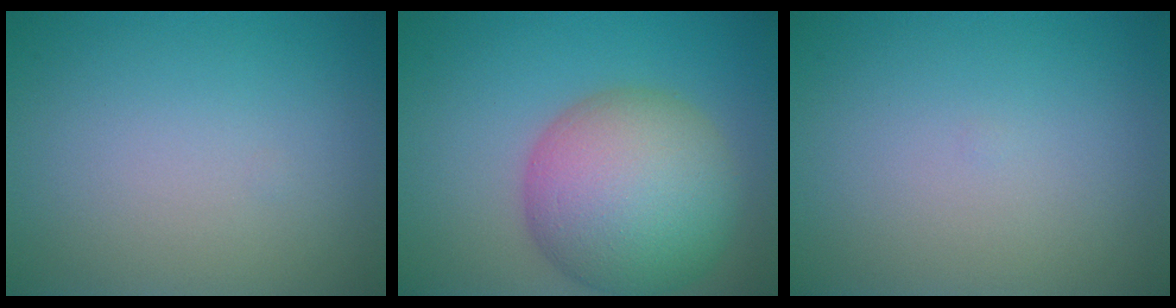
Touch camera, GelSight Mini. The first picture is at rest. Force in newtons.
{"total": 10.6, "press": 10.6, "slide": 0.5}
{"total": 0.0}